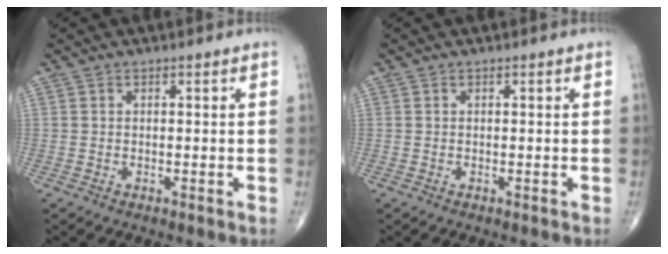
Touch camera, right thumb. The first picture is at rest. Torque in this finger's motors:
{"motor_torque": [-0.13, 0.13, -0.06, -0.06, 0.02]}